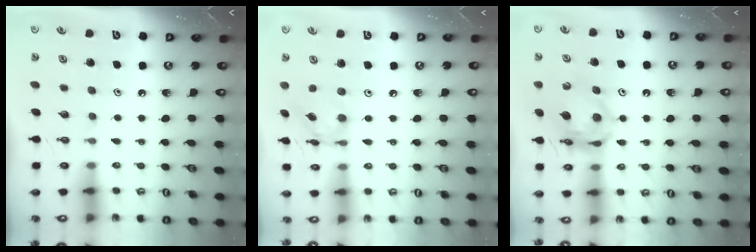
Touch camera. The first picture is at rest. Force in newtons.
{"total": 7.8, "press": 7.8, "slide": 0.4}
{"total": 11.5, "press": 11.4, "slide": 1.3}